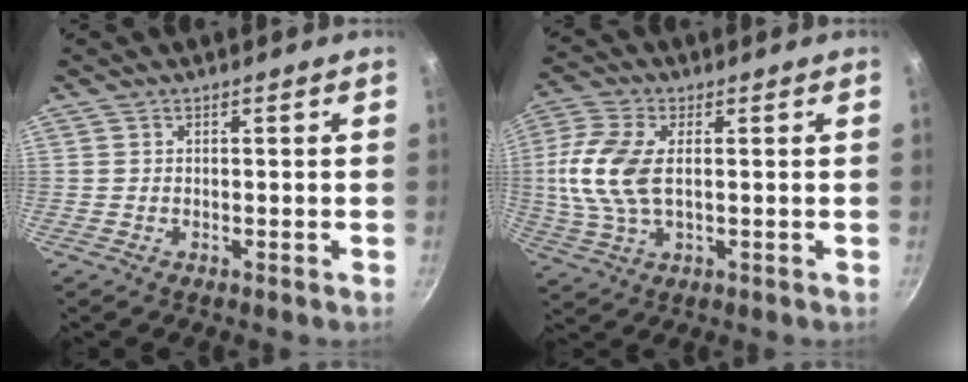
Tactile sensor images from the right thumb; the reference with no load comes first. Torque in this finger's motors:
{"motor_torque": [0.42, 0.30, 1.02, -0.32, 0.33]}